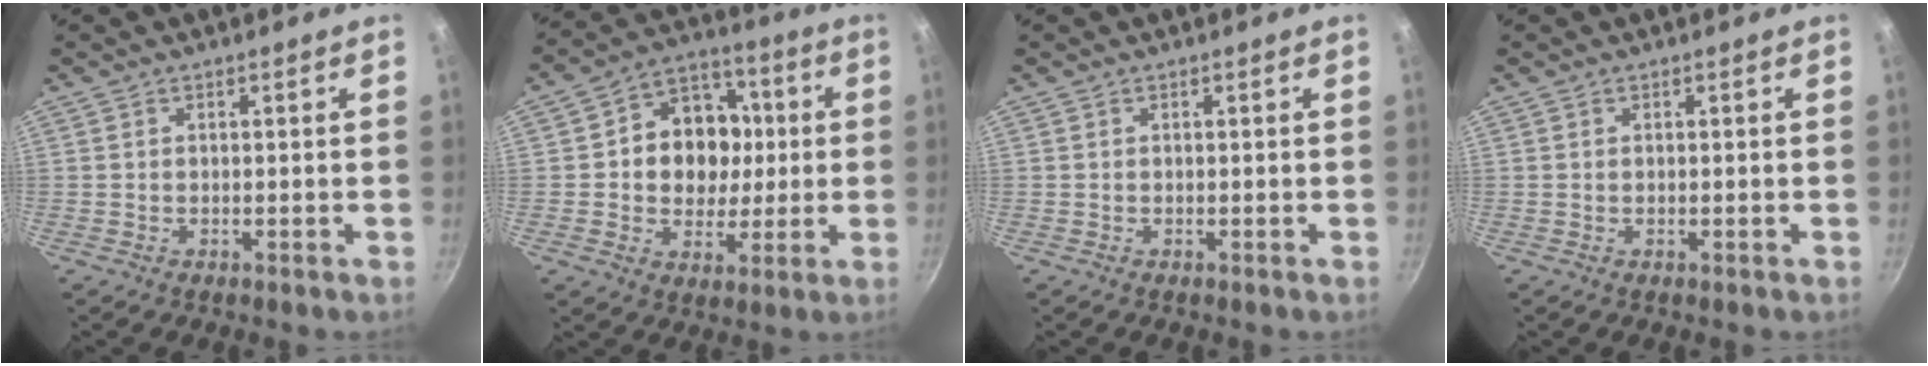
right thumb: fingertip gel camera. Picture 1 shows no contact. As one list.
[{"total": 14.6, "force": [1.0, 12.2, 7.9], "torque": [-0.083, 0.015, 0.010]}, {"total": 0.0}, {"total": 0.0}]